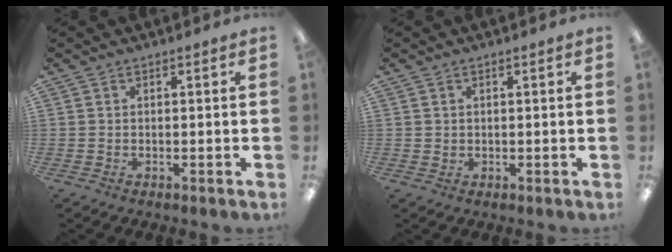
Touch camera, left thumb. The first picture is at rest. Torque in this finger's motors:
{"motor_torque": [-0.14, 0.03, 0.17, -0.23, 0.01]}